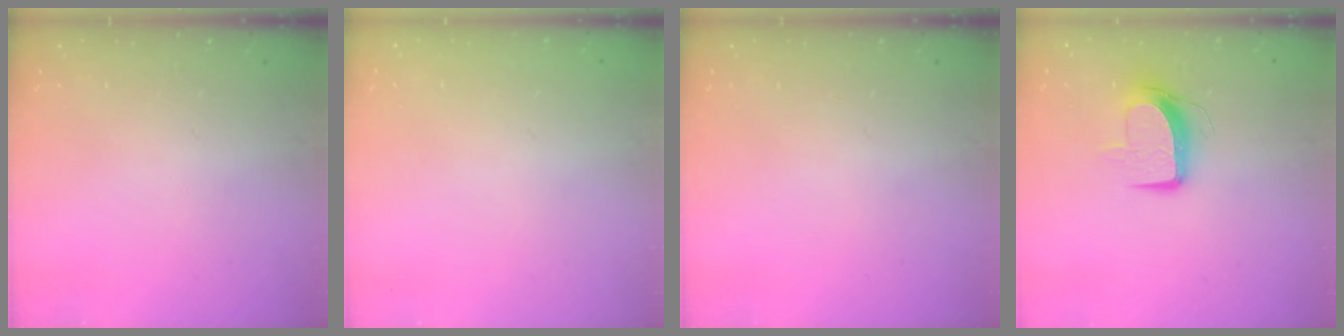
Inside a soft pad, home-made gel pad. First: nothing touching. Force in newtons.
{"total": 0.0}
{"total": 0.0}
{"total": 9.9, "press": 9.9, "slide": 0.6}